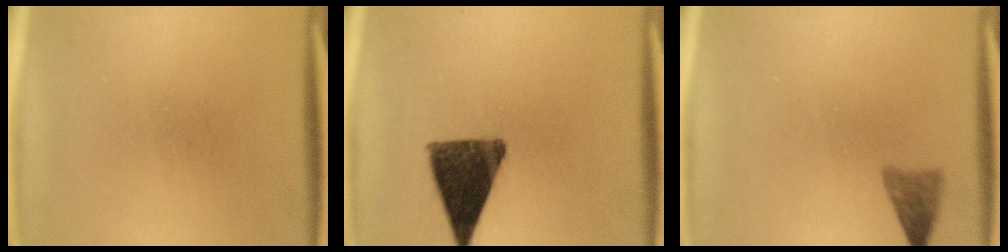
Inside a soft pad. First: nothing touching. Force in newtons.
{"total": 12.2}
{"total": 2.4}